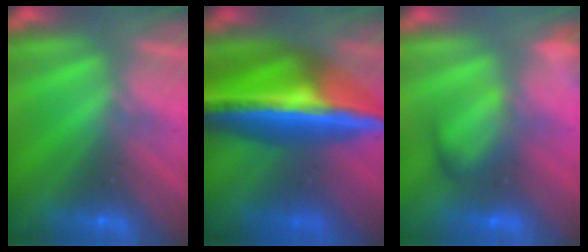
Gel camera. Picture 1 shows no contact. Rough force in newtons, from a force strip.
{"total": 5.8}
{"total": 2.6}